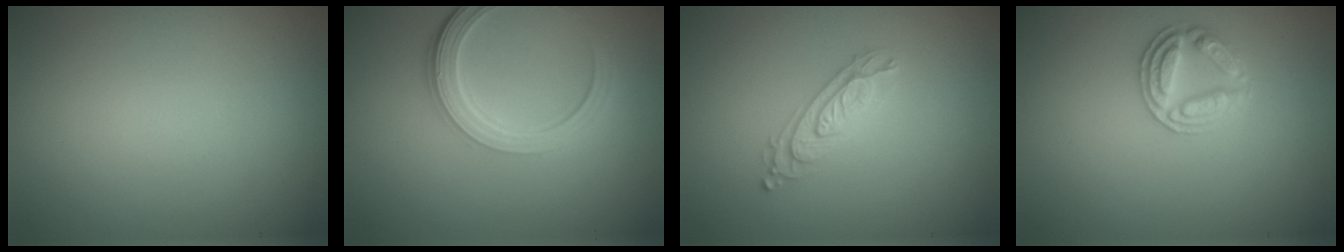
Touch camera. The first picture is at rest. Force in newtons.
{"total": 4.7, "press": 3.5, "slide": 3.1}
{"total": 2.6, "press": 2.3, "slide": 1.3}
{"total": 2.8, "press": 2.8, "slide": 0.2}